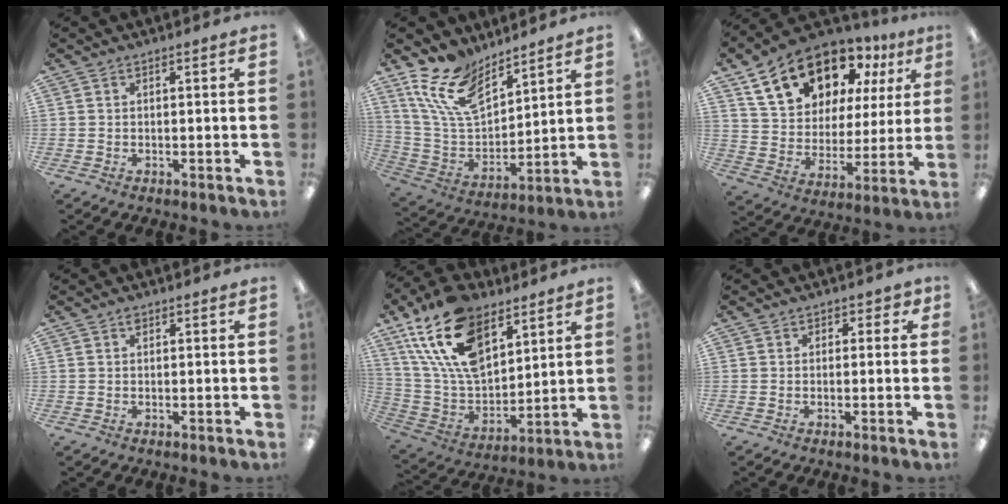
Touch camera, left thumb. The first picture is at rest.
{"total": 15.3, "force": [10.6, 7.9, 7.8], "torque": [-0.178, -0.043, 0.204]}
{"total": 18.8, "force": [12.0, 11.4, 9.0], "torque": [-0.158, -0.057, 0.219]}
{"total": 0.9, "force": [0.5, 0.5, 0.5], "torque": [-0.012, 0.004, 0.008]}
{"total": 21.2, "force": [12.1, 12.0, 12.6], "torque": [-0.273, -0.055, 0.219]}
{"total": 1.6, "force": [0.5, 1.4, 0.7], "torque": [-0.006, 0.003, 0.005]}